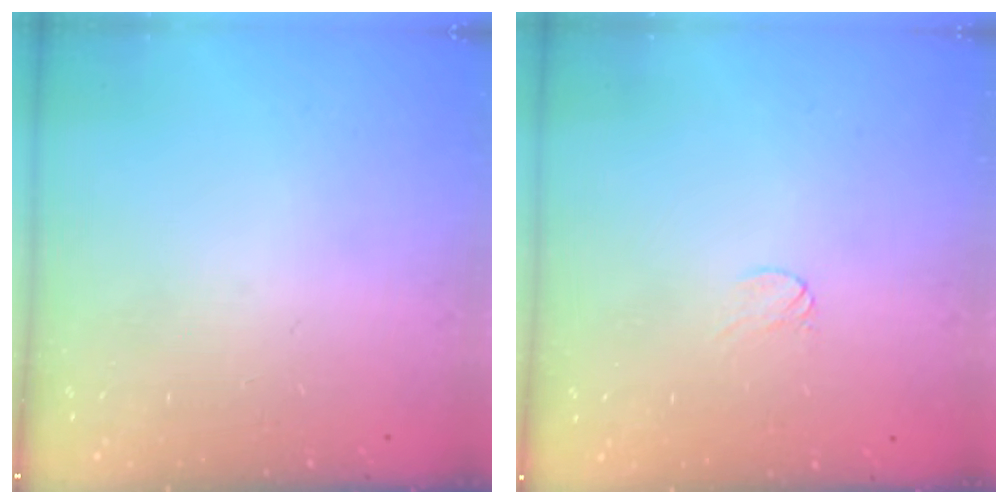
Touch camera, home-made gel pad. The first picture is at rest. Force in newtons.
{"total": 3.5, "press": 3.5, "slide": 0.4}